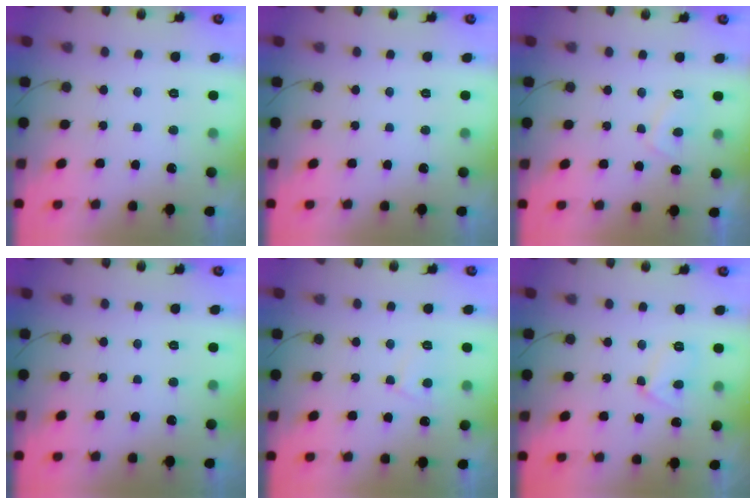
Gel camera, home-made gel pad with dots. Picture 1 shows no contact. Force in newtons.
{"total": 0.0}
{"total": 2.8, "press": 2.8, "slide": 0.4}
{"total": 0.0}
{"total": 4.5, "press": 4.5, "slide": 0.5}
{"total": 7.1, "press": 7.0, "slide": 1.5}